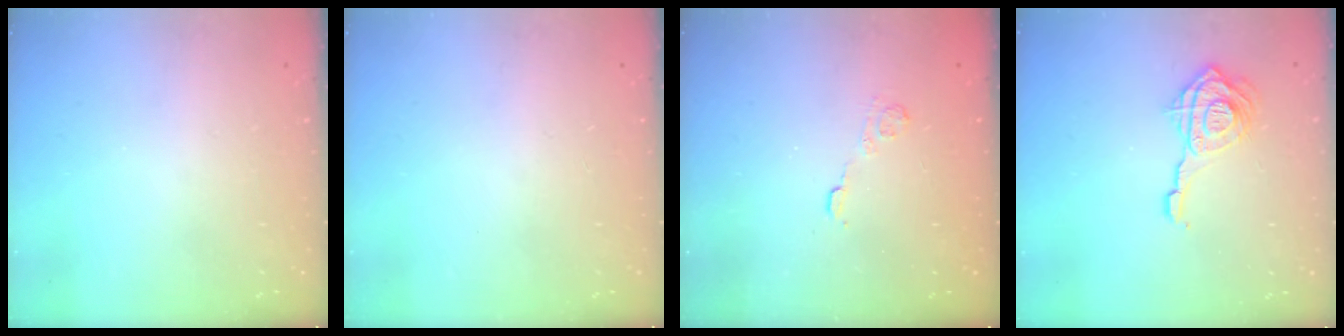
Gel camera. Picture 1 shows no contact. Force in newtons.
{"total": 0.0}
{"total": 3.6, "press": 3.4, "slide": 1.2}
{"total": 12.8, "press": 12.7, "slide": 1.4}